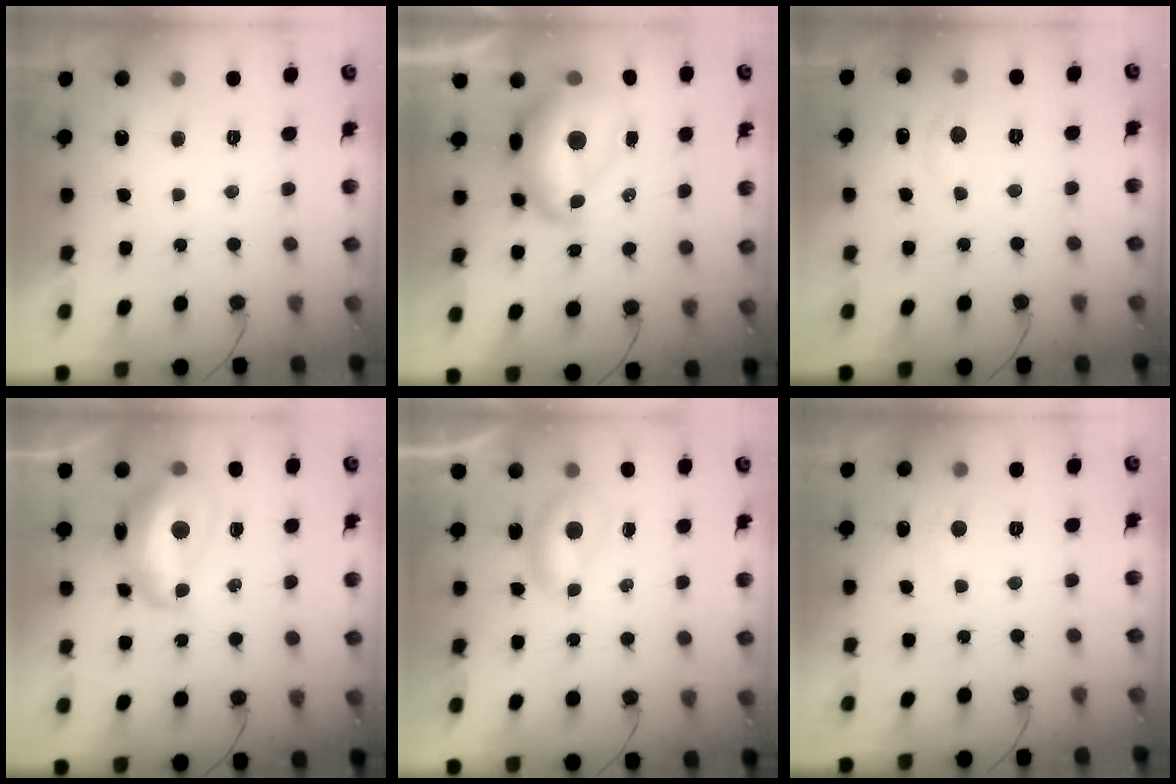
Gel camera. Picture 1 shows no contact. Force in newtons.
{"total": 15.1, "press": 15.1, "slide": 1.1}
{"total": 5.0, "press": 4.9, "slide": 0.6}
{"total": 14.3, "press": 14.3, "slide": 1.1}
{"total": 4.7, "press": 4.7, "slide": 0.5}
{"total": 2.8, "press": 2.7, "slide": 0.4}